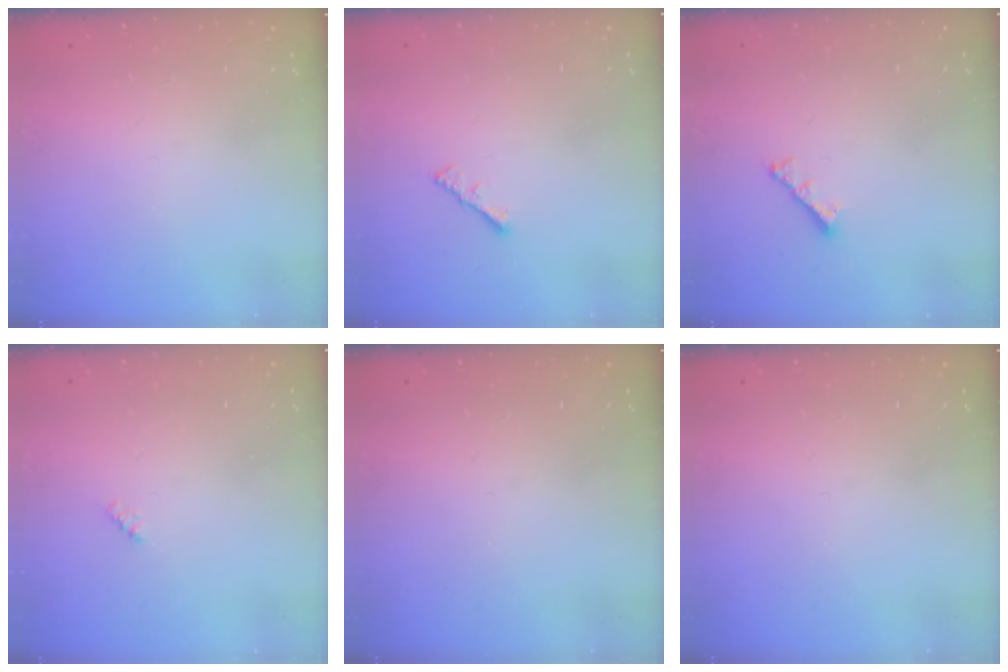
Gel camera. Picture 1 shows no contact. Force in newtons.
{"total": 1.3, "press": 1.2, "slide": 0.4}
{"total": 3.0, "press": 3.0, "slide": 0.6}
{"total": 2.4, "press": 2.4, "slide": 0.4}
{"total": 0.0}
{"total": 0.0}